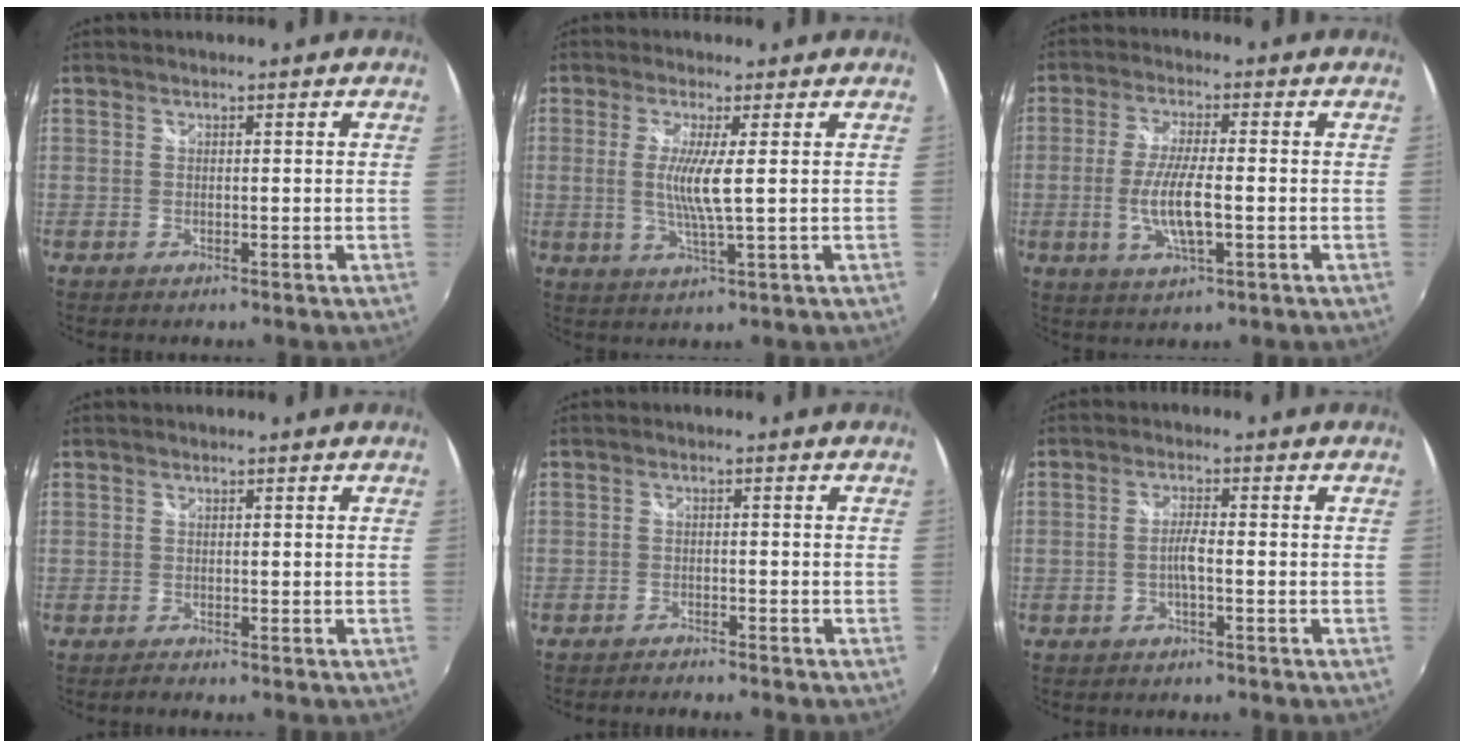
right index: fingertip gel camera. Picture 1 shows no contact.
{"total": 5.8, "force": [0.5, -0.3, 5.8], "torque": [-0.118, -0.014, 0.007]}
{"total": 8.3, "force": [-1.6, 2.1, 7.9], "torque": [-0.158, -0.011, -0.029]}
{"total": 0.6, "force": [-0.3, 0.5, 0.0], "torque": [-0.002, 0.000, -0.007]}
{"total": 2.7, "force": [-2.6, 0.4, 0.8], "torque": [-0.028, -0.006, -0.042]}
{"total": 2.7, "force": [-0.9, 0.1, 2.5], "torque": [-0.050, 0.002, -0.017]}